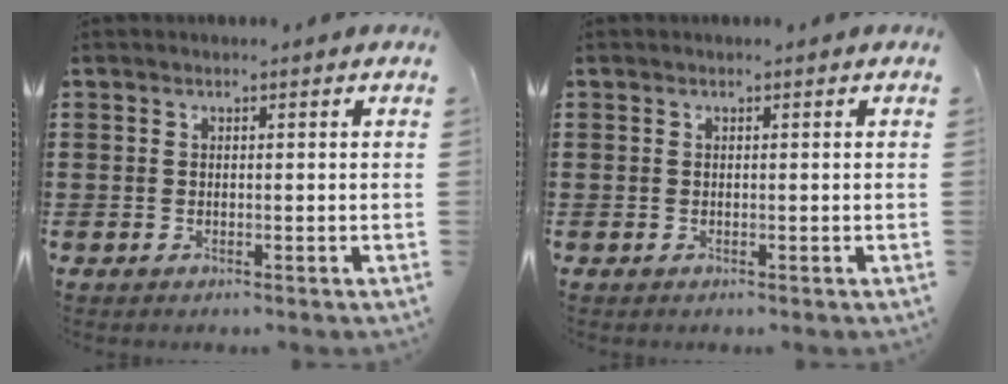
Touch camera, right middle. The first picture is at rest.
{"total": 0.0}